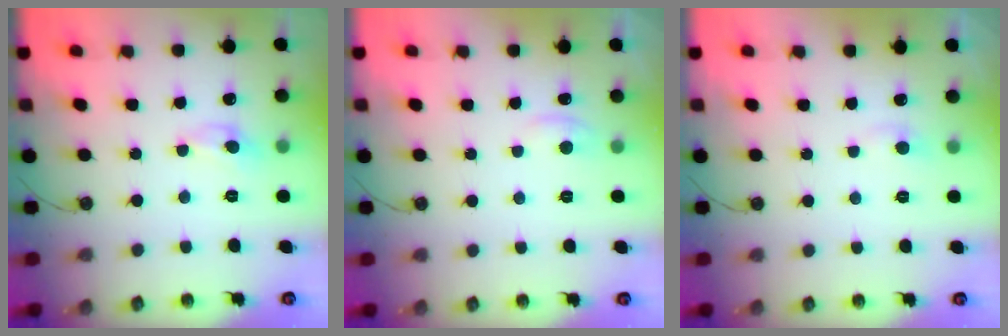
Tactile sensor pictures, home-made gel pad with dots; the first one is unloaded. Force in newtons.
{"total": 1.2, "press": 1.0, "slide": 0.6}
{"total": 0.6, "press": 0.2, "slide": 0.5}